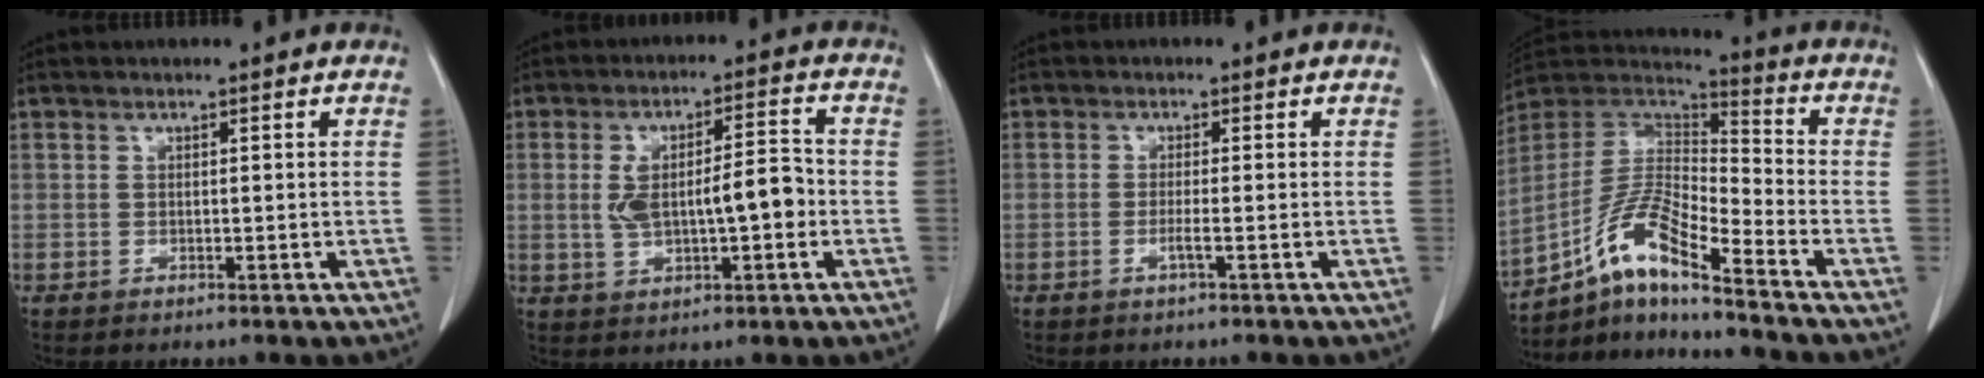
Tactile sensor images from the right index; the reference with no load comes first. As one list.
[{"total": 9.0, "force": [-0.7, 2.9, 8.5], "torque": [-0.159, 0.020, -0.004]}, {"total": 1.4, "force": [-0.6, -0.3, 1.2], "torque": [-0.025, -0.002, -0.012]}, {"total": 12.9, "force": [-8.4, 1.5, 9.7], "torque": [-0.199, 0.015, -0.155]}]